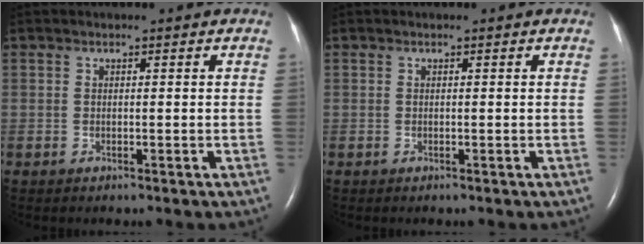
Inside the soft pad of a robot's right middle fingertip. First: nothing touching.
{"total": 0.0}